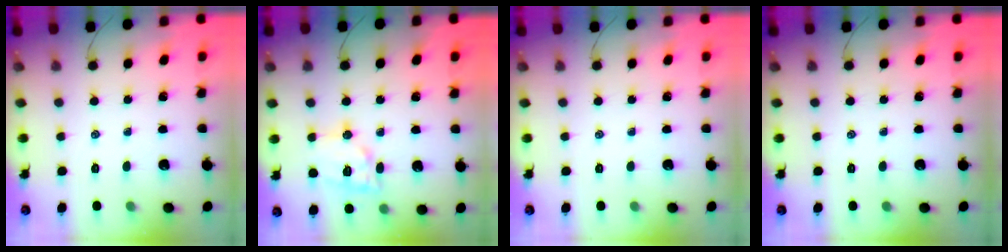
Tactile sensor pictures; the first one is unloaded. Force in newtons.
{"total": 11.3, "press": 11.3, "slide": 0.7}
{"total": 0.0}
{"total": 0.0}